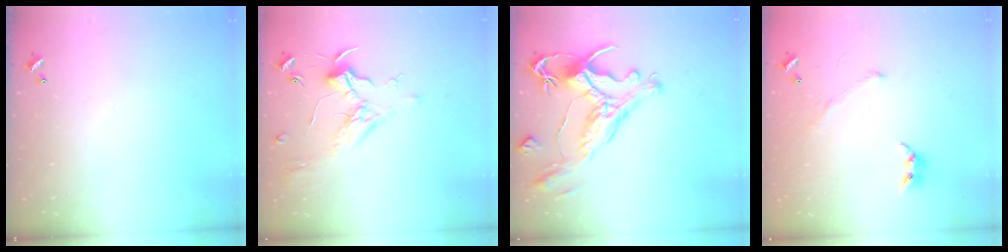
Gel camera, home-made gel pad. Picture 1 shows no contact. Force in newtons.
{"total": 1.8, "press": 1.6, "slide": 0.7}
{"total": 1.6, "press": 1.0, "slide": 1.3}
{"total": 3.6, "press": 3.5, "slide": 0.9}